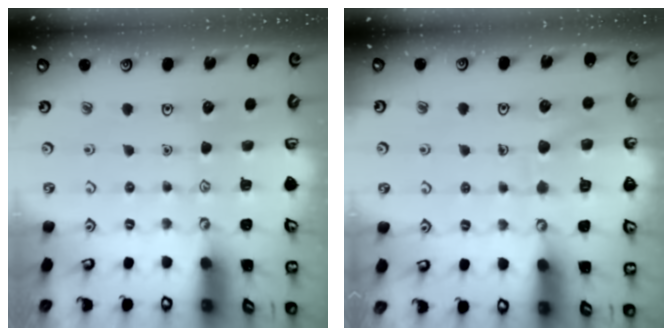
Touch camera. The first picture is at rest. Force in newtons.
{"total": 8.8, "press": 8.7, "slide": 0.7}